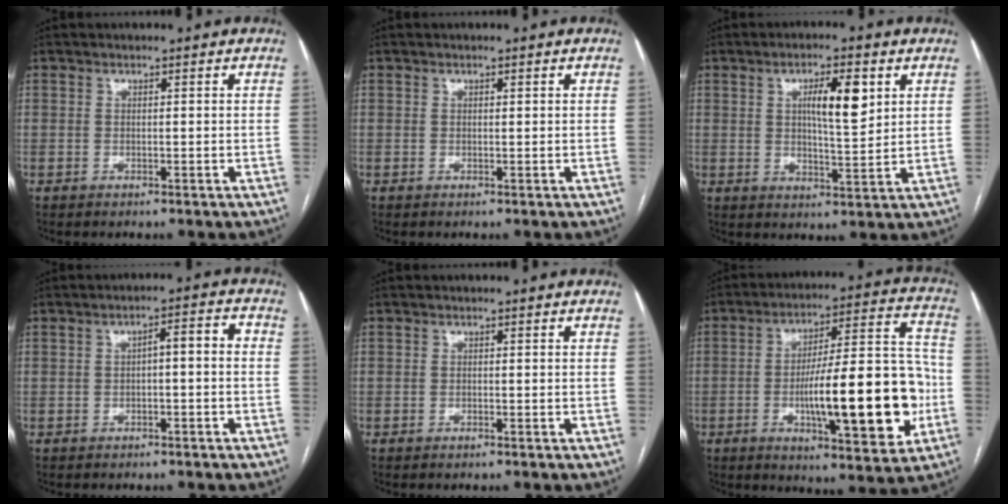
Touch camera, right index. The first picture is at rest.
{"total": 0.0}
{"total": 7.4, "force": [2.5, 1.6, 6.8], "torque": [-0.113, 0.003, 0.043]}
{"total": 3.7, "force": [-0.5, 1.0, 3.6], "torque": [-0.052, 0.024, -0.006]}
{"total": 0.0}
{"total": 20.8, "force": [-4.5, 4.3, 19.8], "torque": [-0.292, 0.019, -0.058]}